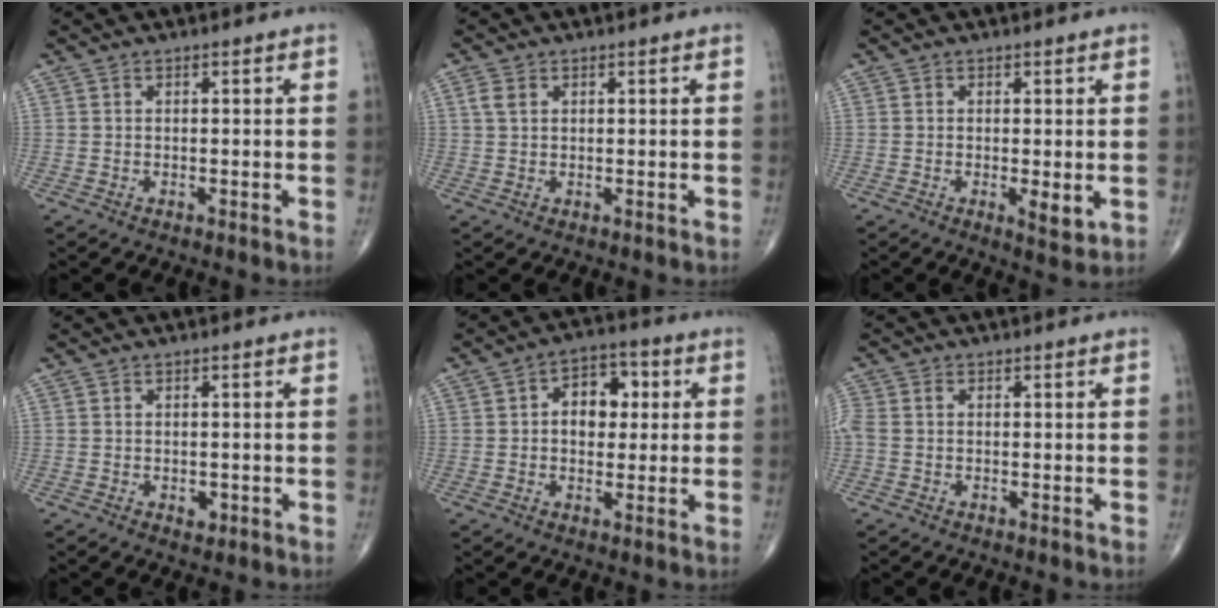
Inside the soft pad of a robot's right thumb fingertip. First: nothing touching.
{"total": 2.2, "force": [0.9, 1.5, 1.4], "torque": [-0.029, 0.005, 0.019]}
{"total": 3.3, "force": [-0.4, 1.1, 3.1], "torque": [-0.048, -0.011, -0.005]}
{"total": 1.6, "force": [-0.5, 1.1, 1.0], "torque": [-0.006, 0.002, -0.004]}
{"total": 8.2, "force": [1.2, 5.7, 5.8], "torque": [-0.046, 0.013, 0.011]}
{"total": 2.9, "force": [0.0, 1.9, 2.1], "torque": [-0.069, 0.011, -0.002]}